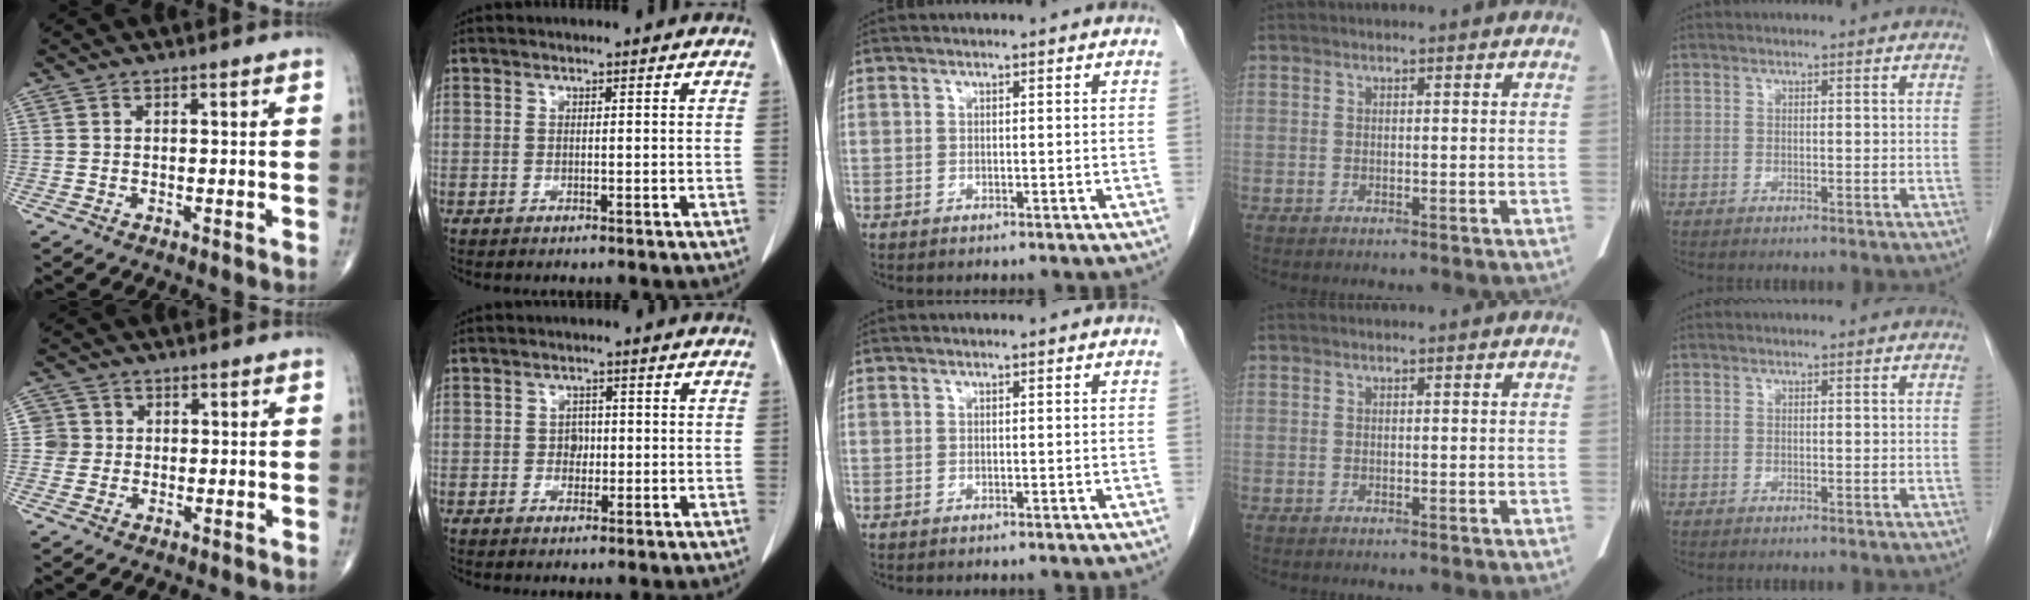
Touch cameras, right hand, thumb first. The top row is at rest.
{"thumb": {"total": 3.1, "force": [0.2, 3.1, -0.1], "torque": [0.030, 0.009, -0.002]}, "index": {"total": 2.0, "force": [-0.1, 1.6, 1.2], "torque": [-0.014, 0.004, -0.001]}}